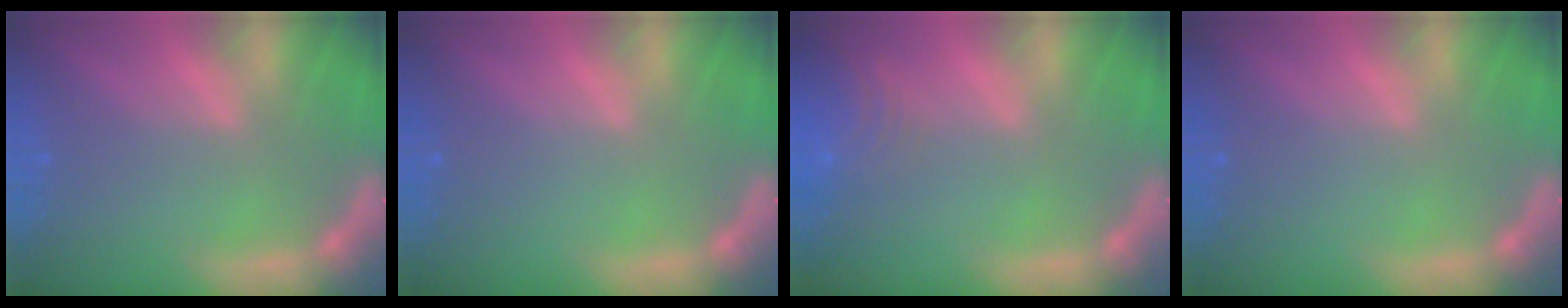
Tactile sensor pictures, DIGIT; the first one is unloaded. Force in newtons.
{"total": 0.0}
{"total": 6.0}
{"total": 0.0}